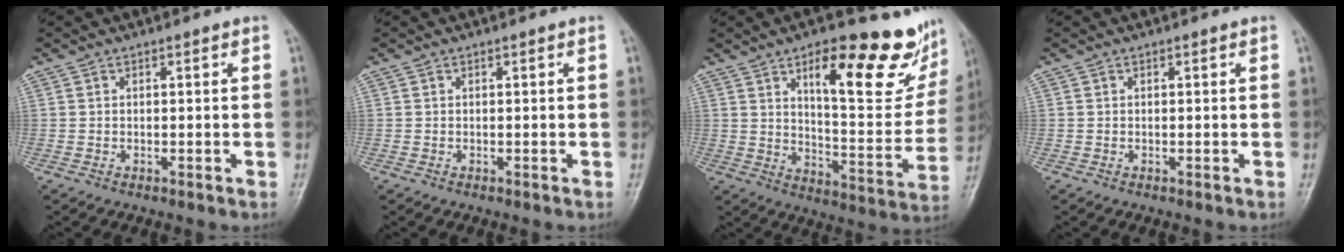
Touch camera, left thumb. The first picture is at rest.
{"total": 0.0}
{"total": 23.1, "force": [12.6, 7.7, 17.8], "torque": [-0.196, -0.058, 0.186]}
{"total": 0.0}